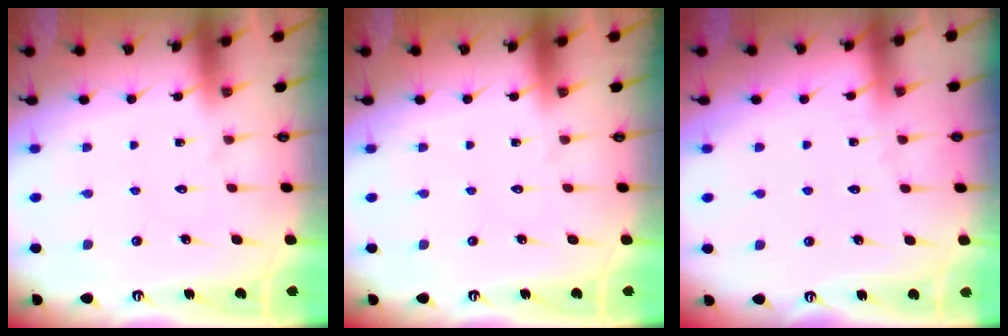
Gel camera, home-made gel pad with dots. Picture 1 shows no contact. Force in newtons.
{"total": 0.0}
{"total": 3.0, "press": 3.0, "slide": 0.3}